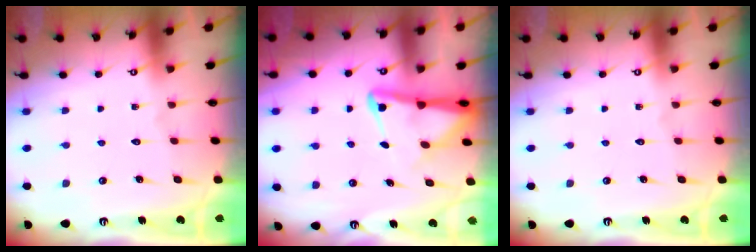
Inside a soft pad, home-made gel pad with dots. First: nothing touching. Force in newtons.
{"total": 5.1, "press": 5.1, "slide": 0.6}
{"total": 0.0}